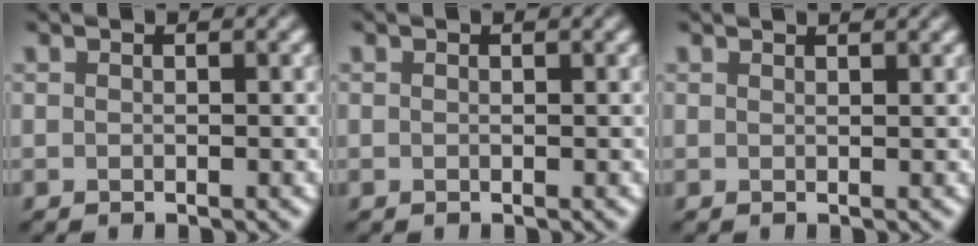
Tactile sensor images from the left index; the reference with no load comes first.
{"total": 0.0}
{"total": 1.2, "force": [1.1, 0.2, 0.5], "torque": [-0.006, -0.002, 0.009]}